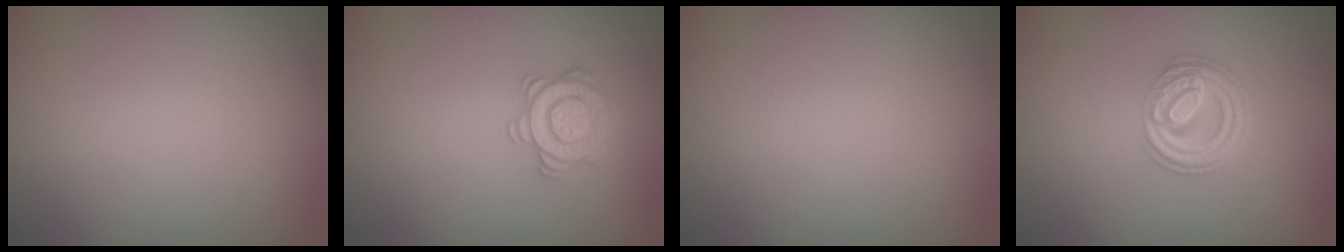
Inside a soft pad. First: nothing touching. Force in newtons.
{"total": 2.9, "press": 2.9, "slide": 0.1}
{"total": 0.0}
{"total": 5.0, "press": 3.5, "slide": 3.6}